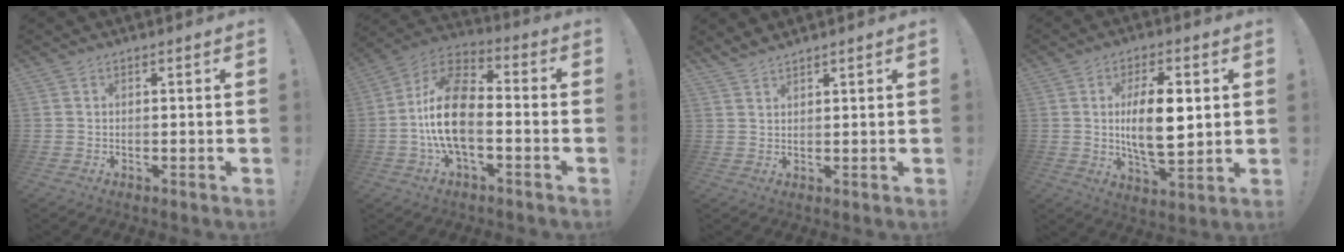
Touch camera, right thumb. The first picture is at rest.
{"total": 16.8, "force": [-3.3, 9.1, 13.6], "torque": [-0.261, 0.030, -0.053]}
{"total": 2.3, "force": [2.3, -0.1, 0.4], "torque": [-0.013, -0.013, 0.043]}
{"total": 13.9, "force": [1.7, 5.7, 12.5], "torque": [-0.216, -0.009, 0.020]}